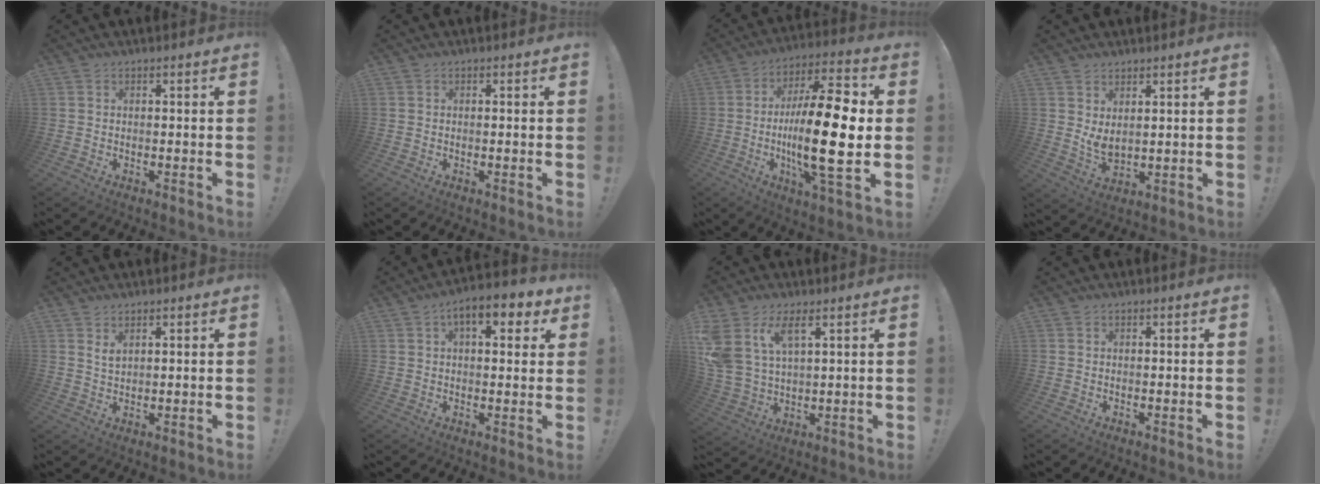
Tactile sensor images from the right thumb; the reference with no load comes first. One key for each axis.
{"total": 0.0}
{"total": 23.2, "fx": -2.0, "fy": 6.6, "fz": 22.2, "tx": -0.390, "ty": 0.002, "tz": -0.039}
{"total": 5.1, "fx": 2.3, "fy": 2.5, "fz": 3.8, "tx": -0.059, "ty": -0.023, "tz": 0.042}
{"total": 2.5, "fx": 1.6, "fy": 0.9, "fz": 1.7, "tx": -0.024, "ty": -0.008, "tz": 0.027}
{"total": 9.2, "fx": 4.0, "fy": 3.9, "fz": 7.2, "tx": -0.099, "ty": -0.008, "tz": 0.063}
{"total": 10.1, "fx": 5.8, "fy": 4.9, "fz": 6.7, "tx": -0.153, "ty": -0.021, "tz": 0.112}
{"total": 0.0}